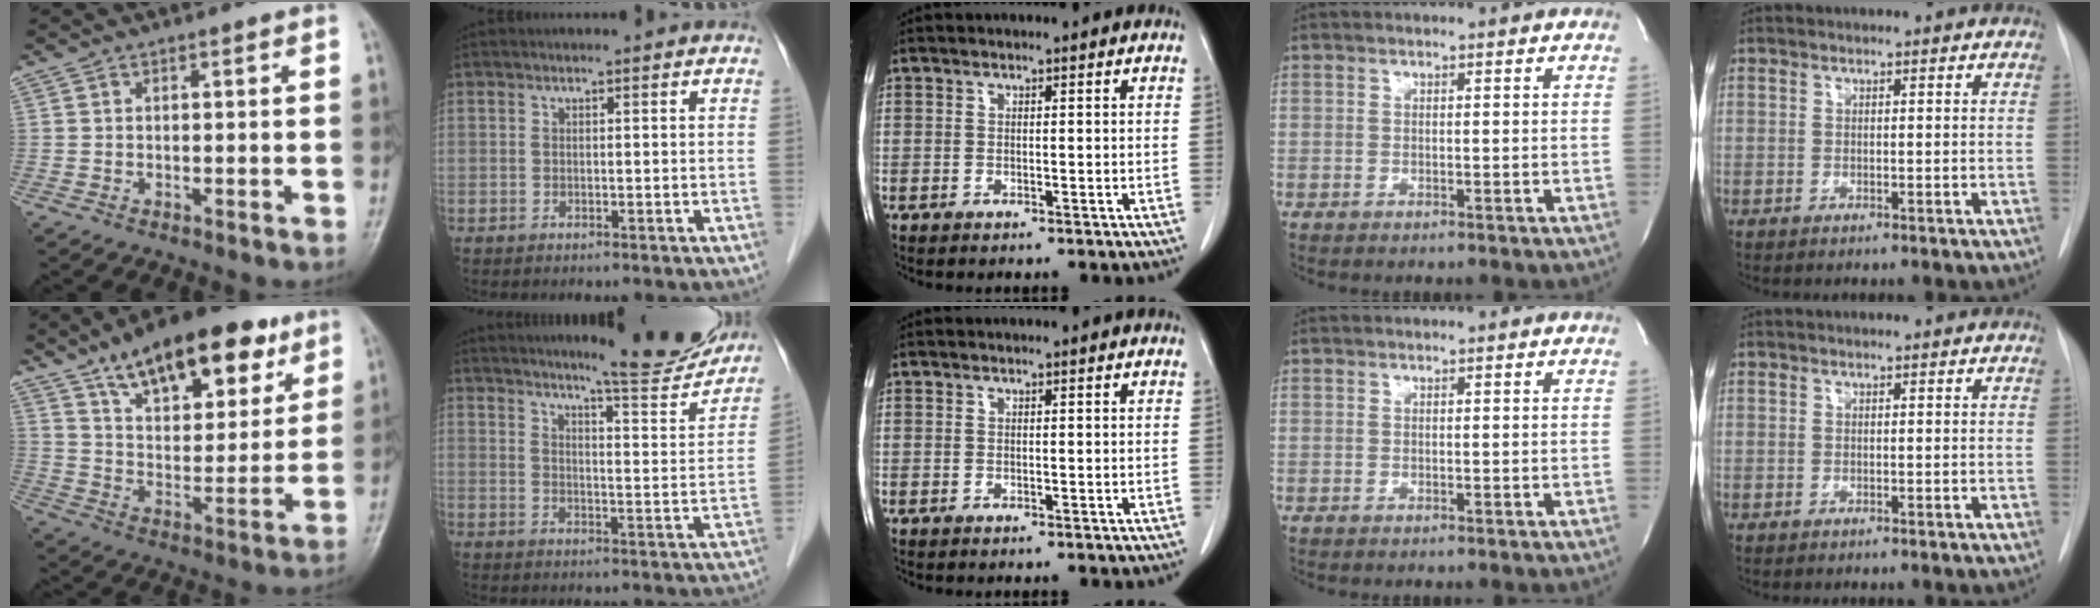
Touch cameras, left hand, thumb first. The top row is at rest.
{"thumb": {"total": 21.5, "force": [13.1, 9.6, 14.1], "torque": [-0.179, -0.039, 0.215]}, "index": {"total": 12.9, "force": [12.0, 0.2, 4.7], "torque": [-0.061, -0.025, 0.153]}}